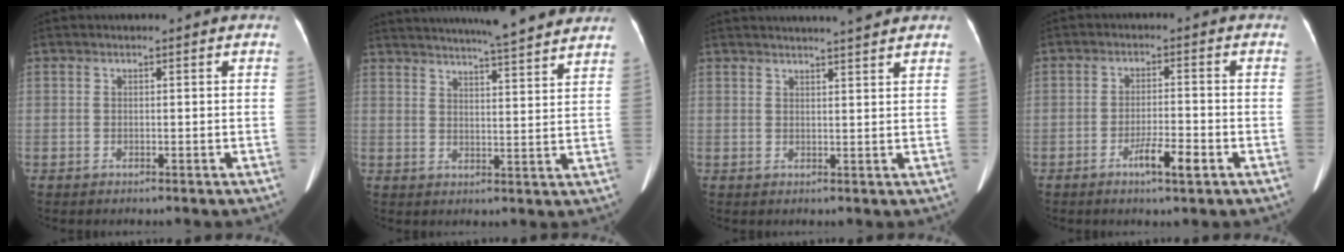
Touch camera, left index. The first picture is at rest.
{"total": 20.4, "force": [18.4, 0.8, 8.6], "torque": [-0.136, 0.004, 0.242]}
{"total": 9.6, "force": [8.8, 0.0, 3.7], "torque": [-0.053, 0.018, 0.104]}
{"total": 4.5, "force": [-2.4, 0.5, 3.7], "torque": [-0.068, -0.003, -0.042]}